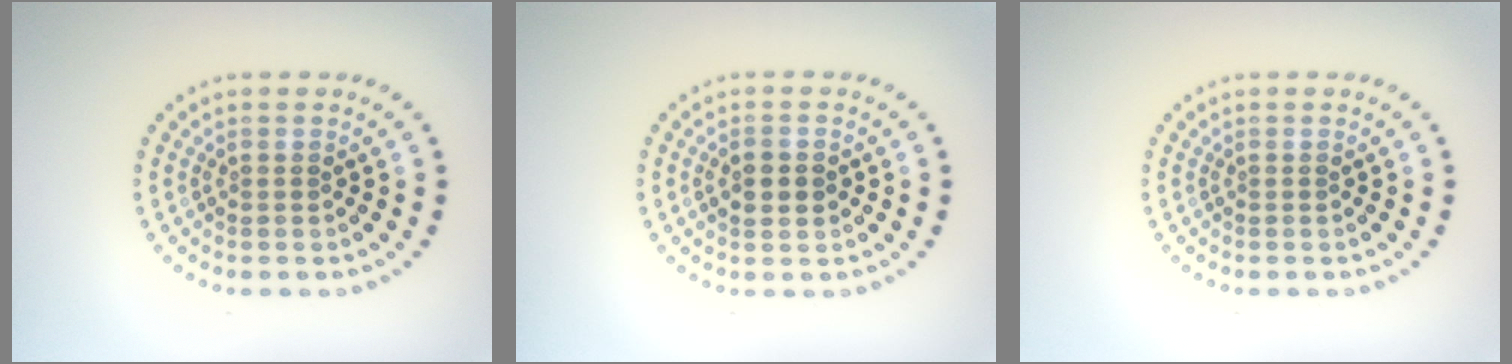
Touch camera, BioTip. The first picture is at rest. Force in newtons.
{"total": 2.6, "press": 2.5, "slide": 0.1}
{"total": 0.0}